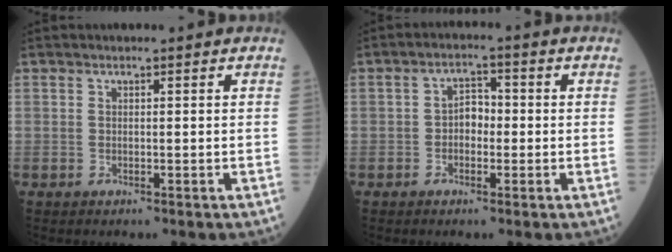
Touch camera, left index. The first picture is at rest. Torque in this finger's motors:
{"motor_torque": [-0.09, 0.13, 0.05, 0.00]}